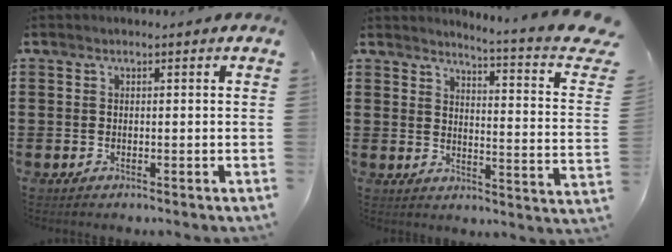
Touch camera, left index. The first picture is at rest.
{"total": 4.5, "force": [3.5, -0.9, 2.6], "torque": [-0.055, -0.043, 0.046]}